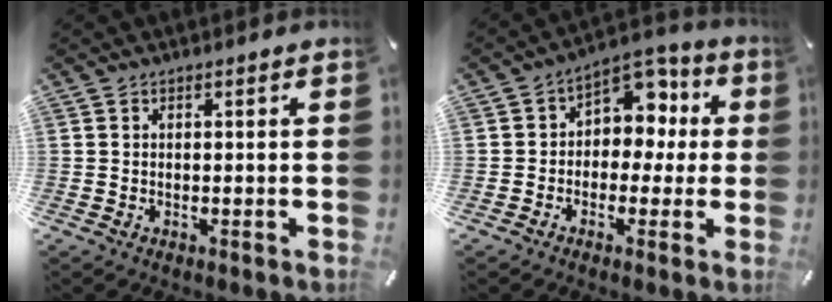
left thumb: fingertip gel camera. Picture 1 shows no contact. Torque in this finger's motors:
{"motor_torque": [0.23, 0.35, 0.06, 0.09, 0.23]}